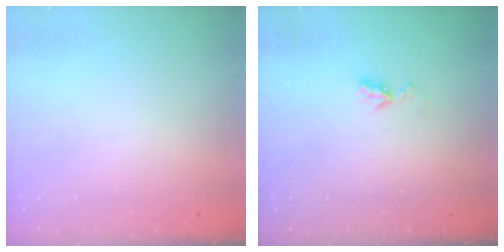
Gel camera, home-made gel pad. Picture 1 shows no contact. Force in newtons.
{"total": 5.9, "press": 5.9, "slide": 0.8}